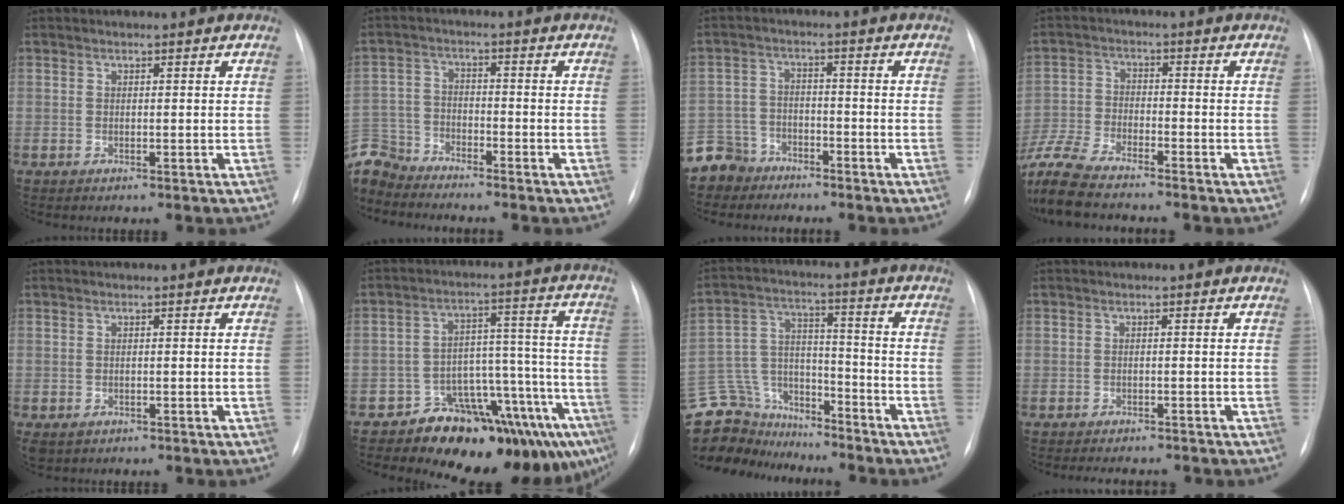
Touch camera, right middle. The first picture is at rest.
{"total": 8.2, "force": [-7.9, 2.2, 0.1], "torque": [-0.015, 0.004, -0.162]}
{"total": 7.2, "force": [-5.8, 4.2, 0.0], "torque": [-0.004, 0.001, -0.114]}
{"total": 13.3, "force": [-11.4, 2.8, 6.2], "torque": [-0.143, -0.012, -0.208]}
{"total": 2.0, "force": [-0.9, 1.6, 0.7], "torque": [-0.013, -0.001, -0.006]}
{"total": 16.7, "force": [-11.2, 5.9, 10.9], "torque": [-0.074, 0.076, -0.152]}
{"total": 16.4, "force": [-14.9, 6.3, 3.1], "torque": [-0.077, 0.047, -0.251]}
{"total": 5.1, "force": [-4.5, 1.4, 1.8], "torque": [-0.019, -0.001, -0.055]}